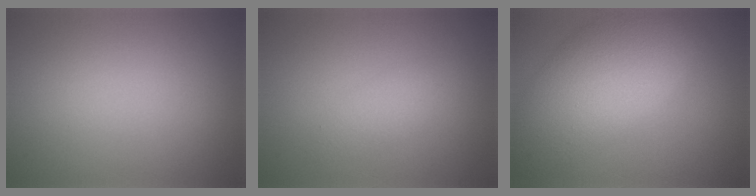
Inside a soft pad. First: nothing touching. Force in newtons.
{"total": 1.7, "press": 1.7, "slide": 0.0}
{"total": 8.6, "press": 8.6, "slide": 0.5}